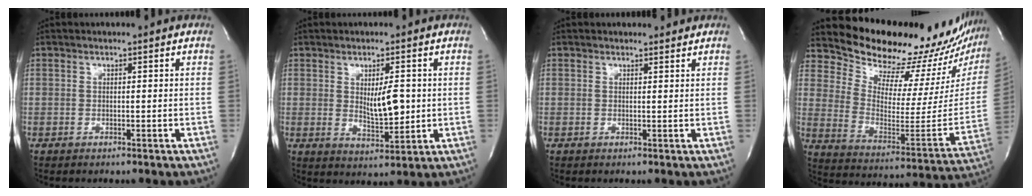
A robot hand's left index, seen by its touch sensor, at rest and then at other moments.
{"total": 5.4, "force": [0.4, 1.7, 5.1], "torque": [-0.083, -0.013, 0.011]}
{"total": 1.2, "force": [1.2, 0.3, -0.3], "torque": [-0.001, -0.006, 0.008]}
{"total": 26.5, "force": [24.8, 4.1, 8.6], "torque": [-0.135, -0.119, 0.329]}